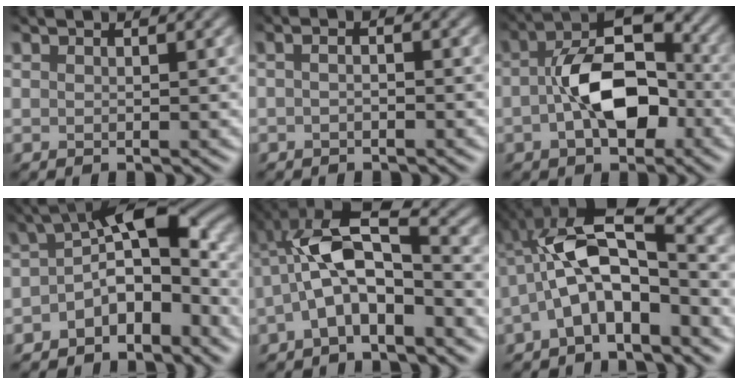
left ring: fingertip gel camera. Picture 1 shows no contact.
{"total": 1.2, "force": [-0.6, 0.5, 1.0], "torque": [-0.016, -0.009, -0.017]}
{"total": 8.2, "force": [-1.9, 4.9, 6.3], "torque": [-0.121, -0.001, -0.032]}
{"total": 6.5, "force": [-3.1, 3.0, 4.8], "torque": [-0.074, 0.016, -0.058]}
{"total": 6.1, "force": [-3.1, 2.2, 4.8], "torque": [-0.105, 0.016, -0.051]}
{"total": 7.0, "force": [-3.3, 2.6, 5.6], "torque": [-0.120, 0.016, -0.057]}